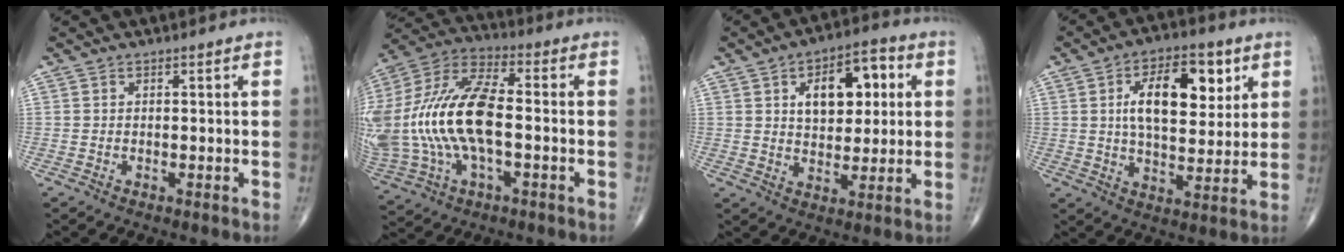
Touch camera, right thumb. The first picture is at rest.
{"total": 26.0, "force": [-1.8, 12.9, 22.5], "torque": [-0.525, 0.025, -0.024]}
{"total": 12.7, "force": [3.4, 7.3, 9.8], "torque": [-0.107, 0.005, 0.050]}
{"total": 14.8, "force": [4.6, 7.6, 11.9], "torque": [-0.157, -0.013, 0.075]}